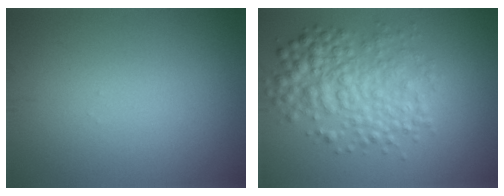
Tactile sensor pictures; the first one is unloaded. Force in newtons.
{"total": 5.5, "press": 5.5, "slide": 0.1}